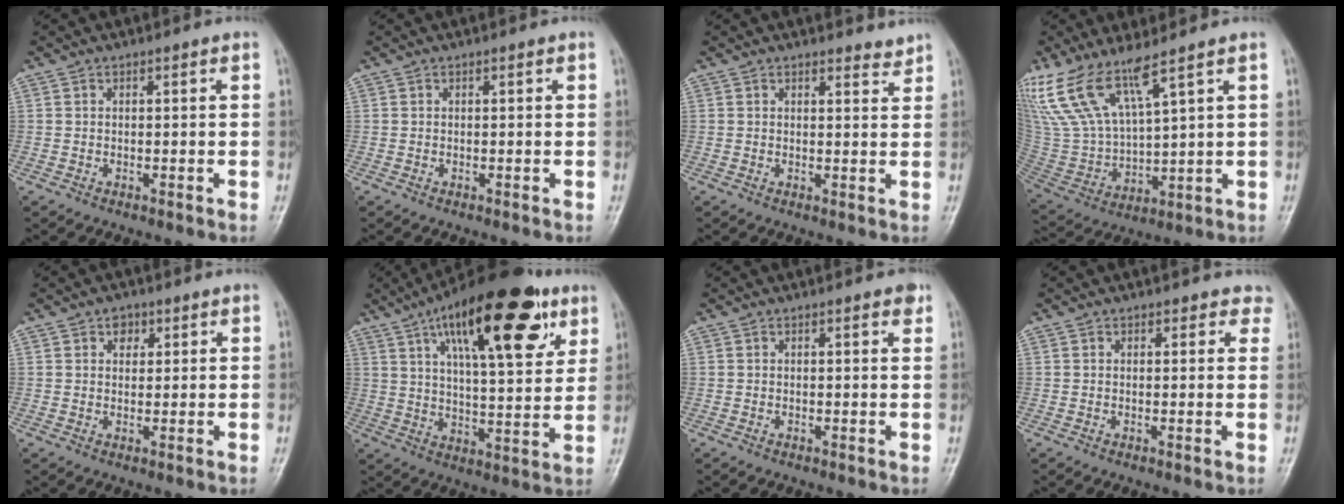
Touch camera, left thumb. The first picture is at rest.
{"total": 0.0}
{"total": 2.3, "force": [2.2, 0.6, 0.4], "torque": [0.008, -0.018, 0.025]}
{"total": 13.0, "force": [9.3, 2.8, 8.6], "torque": [-0.181, -0.043, 0.209]}
{"total": 2.7, "force": [1.4, 2.0, 1.1], "torque": [0.001, -0.004, 0.018]}
{"total": 23.9, "force": [12.0, 8.5, 18.9], "torque": [-0.268, -0.022, 0.187]}
{"total": 1.5, "force": [1.0, 0.4, 1.1], "torque": [-0.012, -0.003, 0.008]}
{"total": 2.9, "force": [2.3, 1.7, 0.5], "torque": [0.031, -0.007, 0.013]}